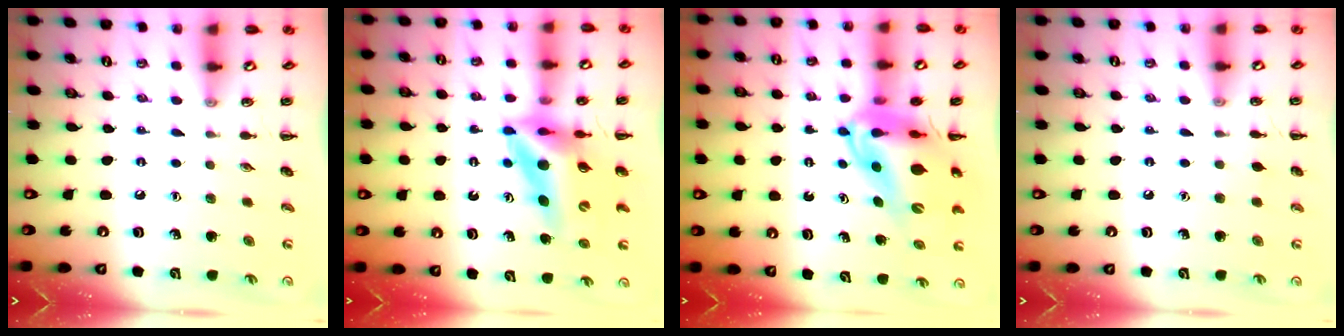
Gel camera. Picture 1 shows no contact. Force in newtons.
{"total": 13.1, "press": 12.5, "slide": 3.9}
{"total": 14.4, "press": 13.7, "slide": 4.3}
{"total": 4.0, "press": 3.8, "slide": 1.4}